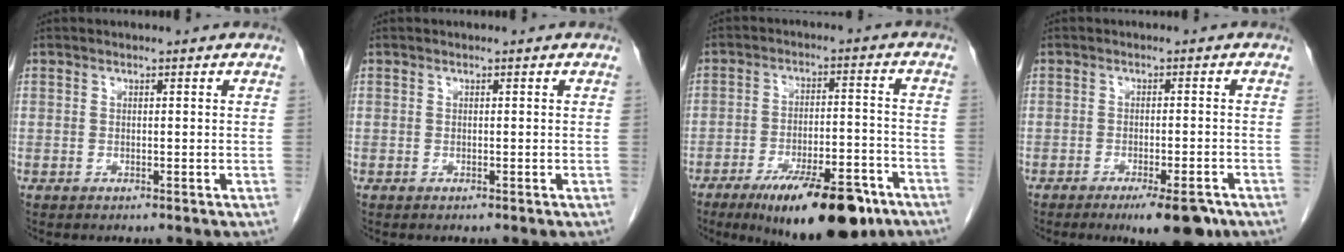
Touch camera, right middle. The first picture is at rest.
{"total": 0.0}
{"total": 16.4, "force": [-10.9, 4.4, 11.5], "torque": [-0.149, -0.005, -0.168]}
{"total": 6.9, "force": [-4.6, 1.3, 4.9], "torque": [-0.062, -0.009, -0.064]}